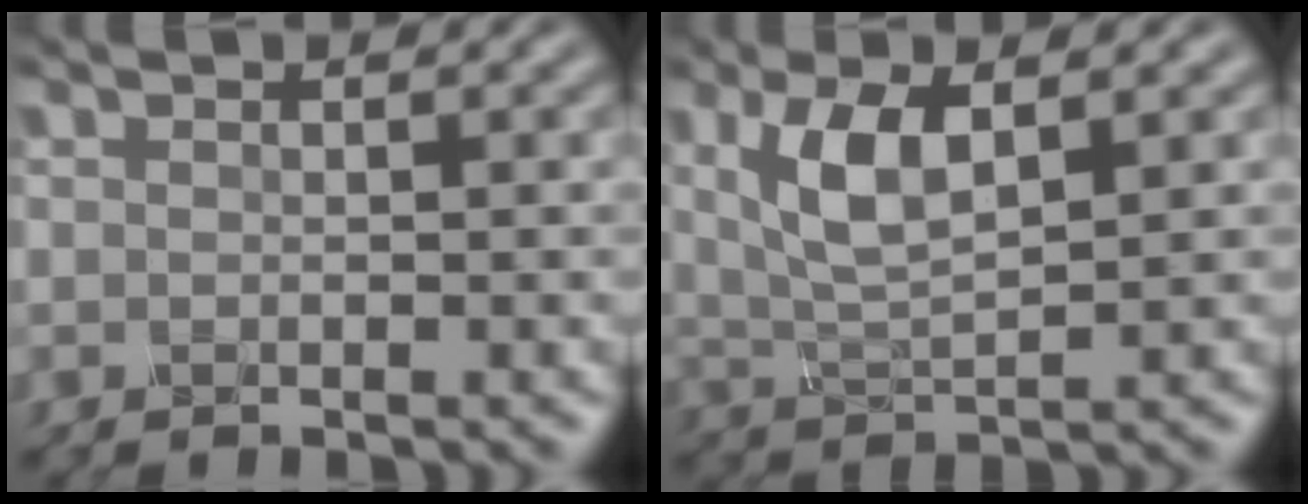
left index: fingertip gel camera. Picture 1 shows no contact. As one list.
[{"total": 4.8, "force": [1.8, 1.5, 4.2], "torque": [-0.095, 0.002, 0.037]}]